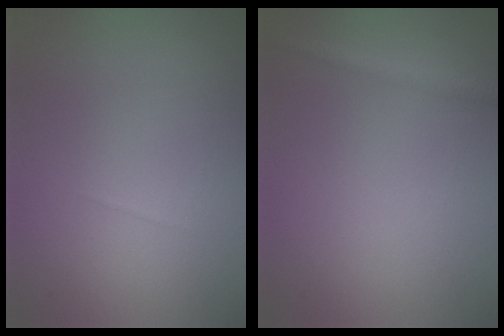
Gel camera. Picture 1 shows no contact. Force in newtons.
{"total": 1.4, "press": 1.4, "slide": 0.0}